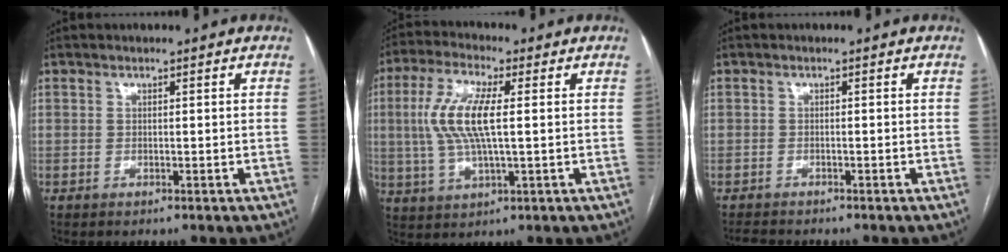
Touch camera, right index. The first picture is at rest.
{"total": 10.1, "force": [1.1, 2.2, 9.8], "torque": [-0.215, 0.008, 0.021]}
{"total": 2.1, "force": [-2.0, 0.6, 0.1], "torque": [-0.004, -0.006, -0.034]}